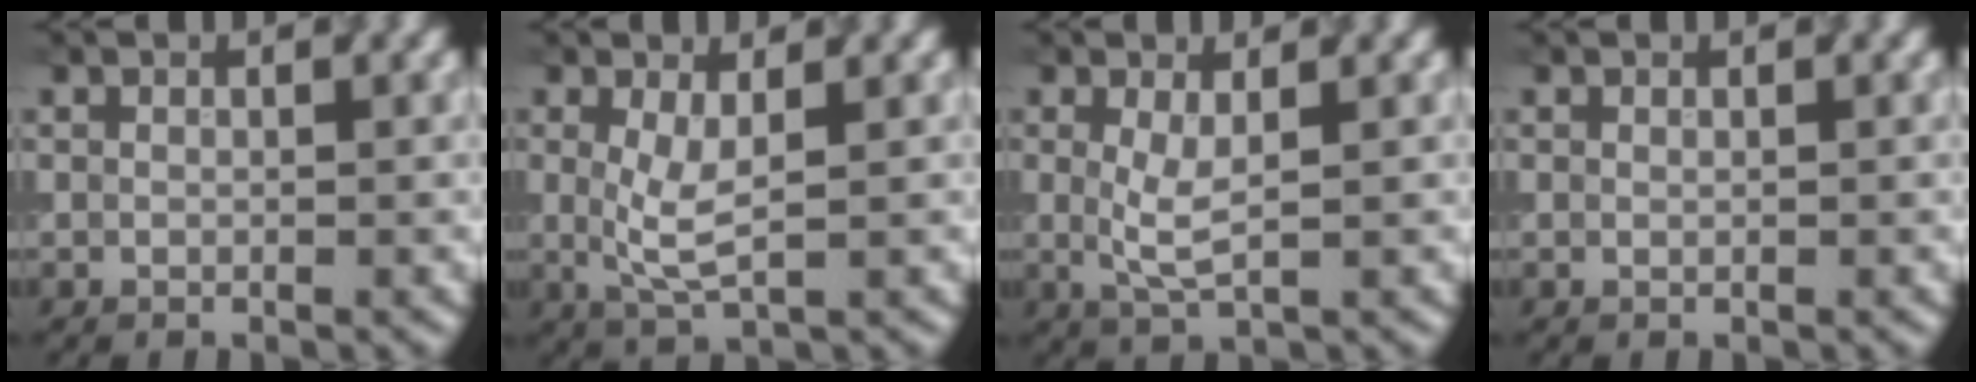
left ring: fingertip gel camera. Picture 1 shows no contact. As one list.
[{"total": 3.1, "force": [0.4, 0.9, 3.0], "torque": [-0.067, -0.006, 0.010]}, {"total": 2.6, "force": [0.3, 0.6, 2.5], "torque": [-0.056, -0.005, 0.009]}, {"total": 0.0}]